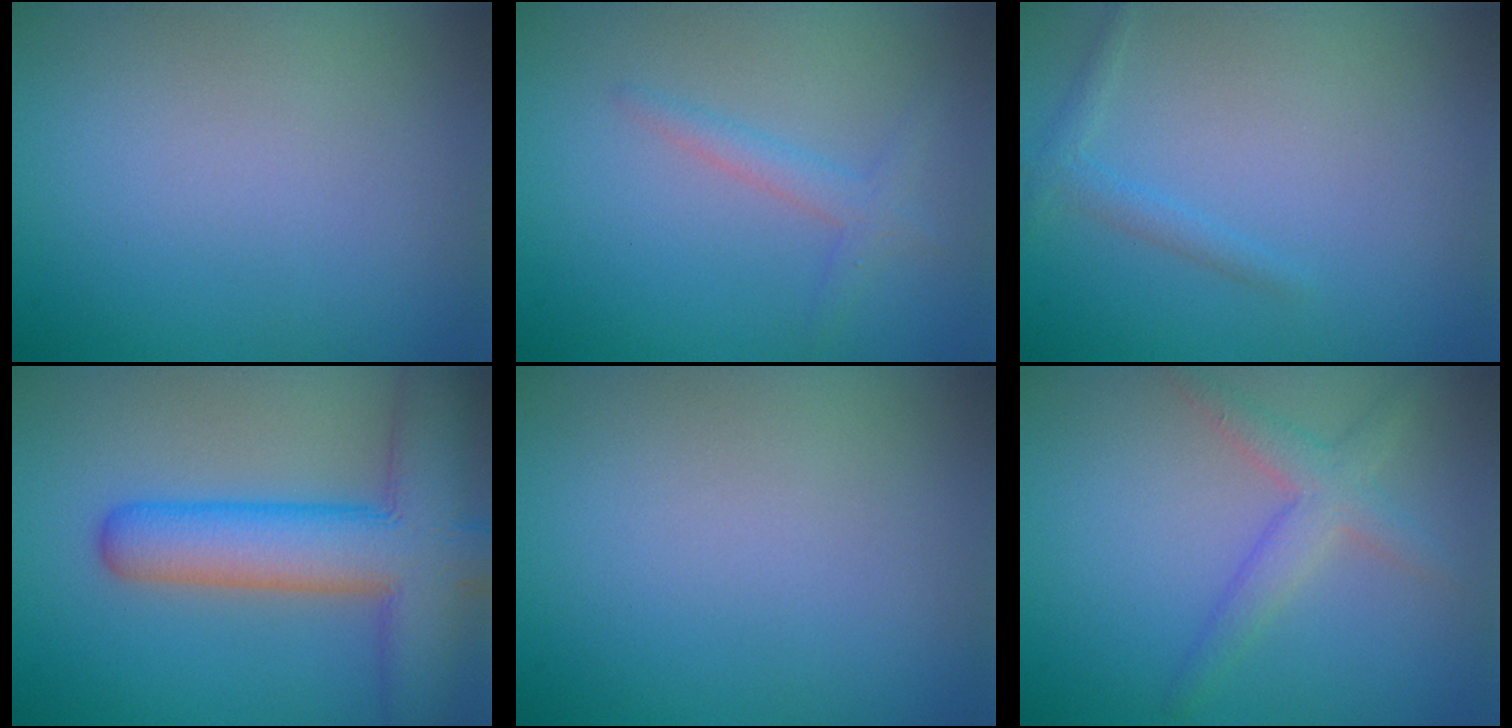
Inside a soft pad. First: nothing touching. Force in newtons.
{"total": 1.7, "press": 1.7, "slide": 0.1}
{"total": 1.3, "press": 1.3, "slide": 0.1}
{"total": 9.7, "press": 9.6, "slide": 0.6}
{"total": 0.0}
{"total": 2.7, "press": 2.7, "slide": 0.1}